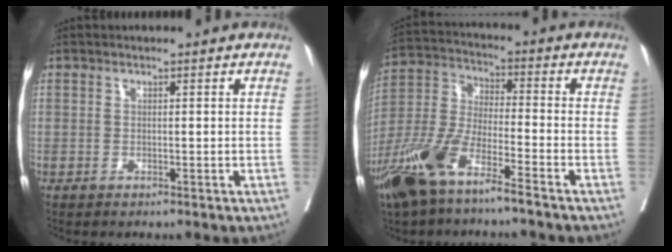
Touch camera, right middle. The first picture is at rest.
{"total": 12.6, "force": [-8.2, 2.3, 9.3], "torque": [-0.208, -0.019, -0.162]}